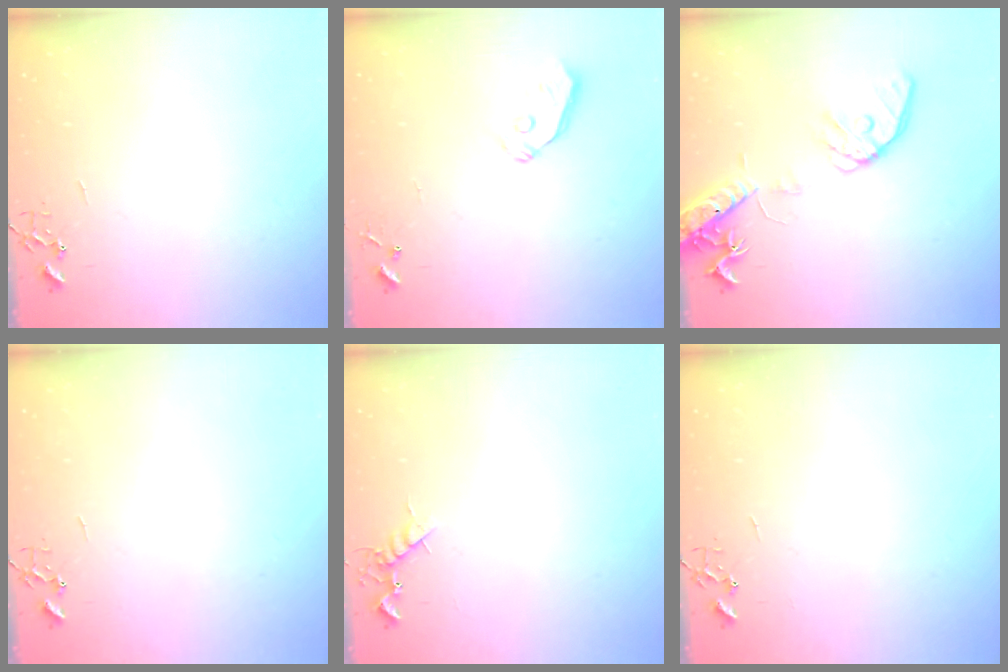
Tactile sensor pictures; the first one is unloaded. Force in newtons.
{"total": 5.3, "press": 5.3, "slide": 0.4}
{"total": 16.5, "press": 16.2, "slide": 2.8}
{"total": 0.0}
{"total": 5.3, "press": 5.2, "slide": 1.0}
{"total": 0.0}